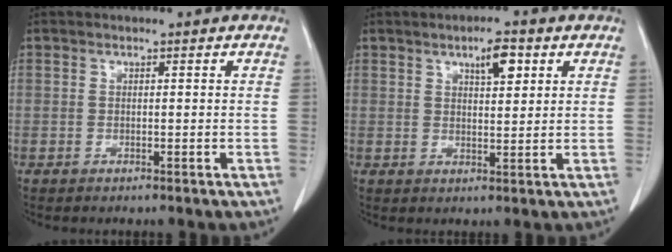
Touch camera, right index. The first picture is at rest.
{"total": 4.5, "force": [2.3, 1.3, 3.6], "torque": [-0.061, 0.000, 0.038]}